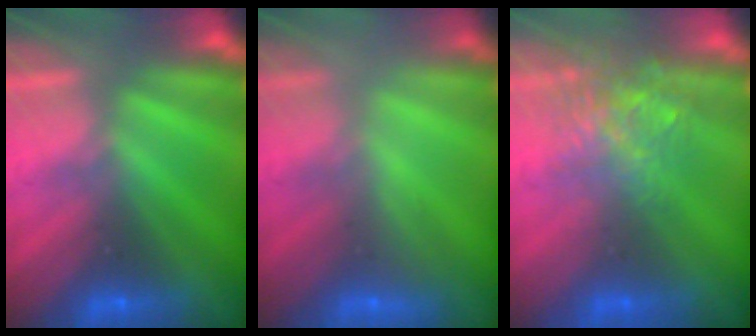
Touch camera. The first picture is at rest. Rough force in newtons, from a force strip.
{"total": 2.2}
{"total": 3.4}